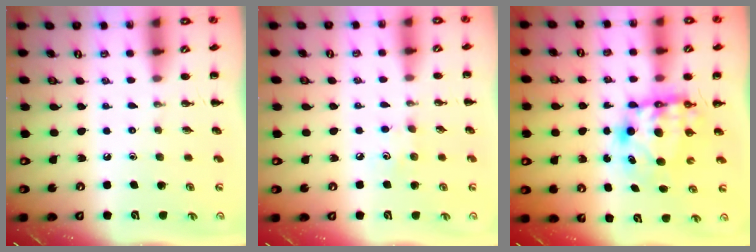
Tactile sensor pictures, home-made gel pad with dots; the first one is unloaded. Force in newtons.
{"total": 4.3, "press": 4.1, "slide": 1.2}
{"total": 8.2, "press": 8.0, "slide": 1.8}